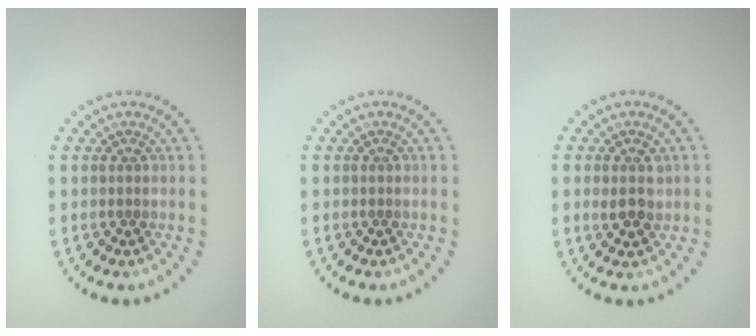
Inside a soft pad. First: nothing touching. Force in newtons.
{"total": 0.0}
{"total": 2.0, "press": 1.9, "slide": 0.4}